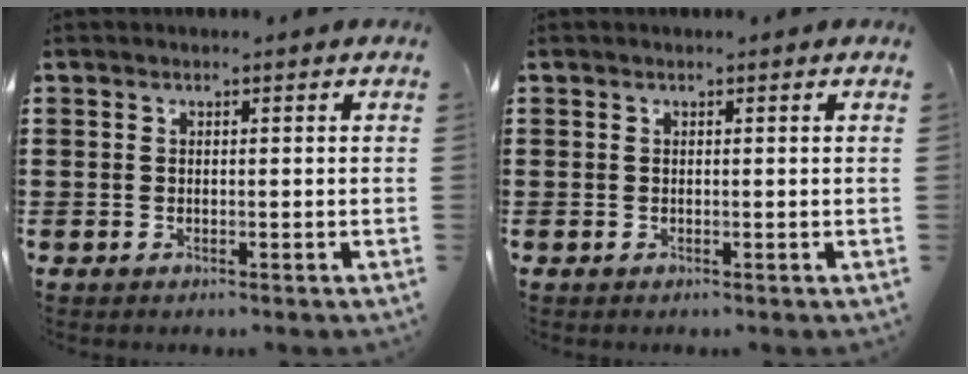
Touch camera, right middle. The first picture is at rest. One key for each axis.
{"total": 0.0}